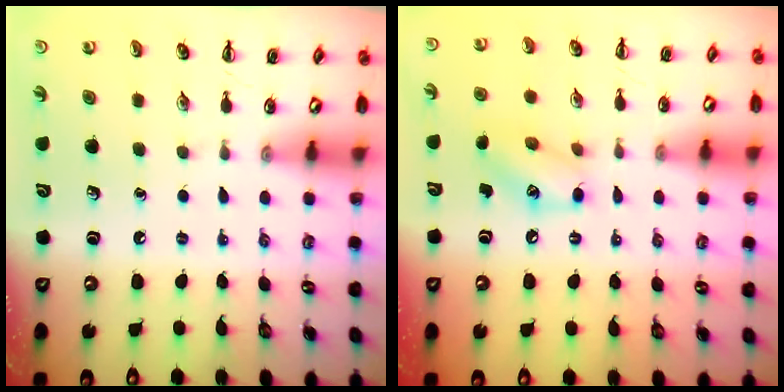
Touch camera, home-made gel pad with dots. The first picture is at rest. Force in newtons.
{"total": 10.0, "press": 9.9, "slide": 1.1}